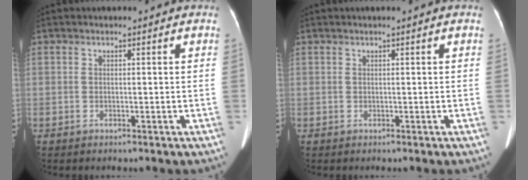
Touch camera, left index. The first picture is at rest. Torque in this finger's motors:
{"motor_torque": [-0.40, 0.49, -0.32, -0.01]}